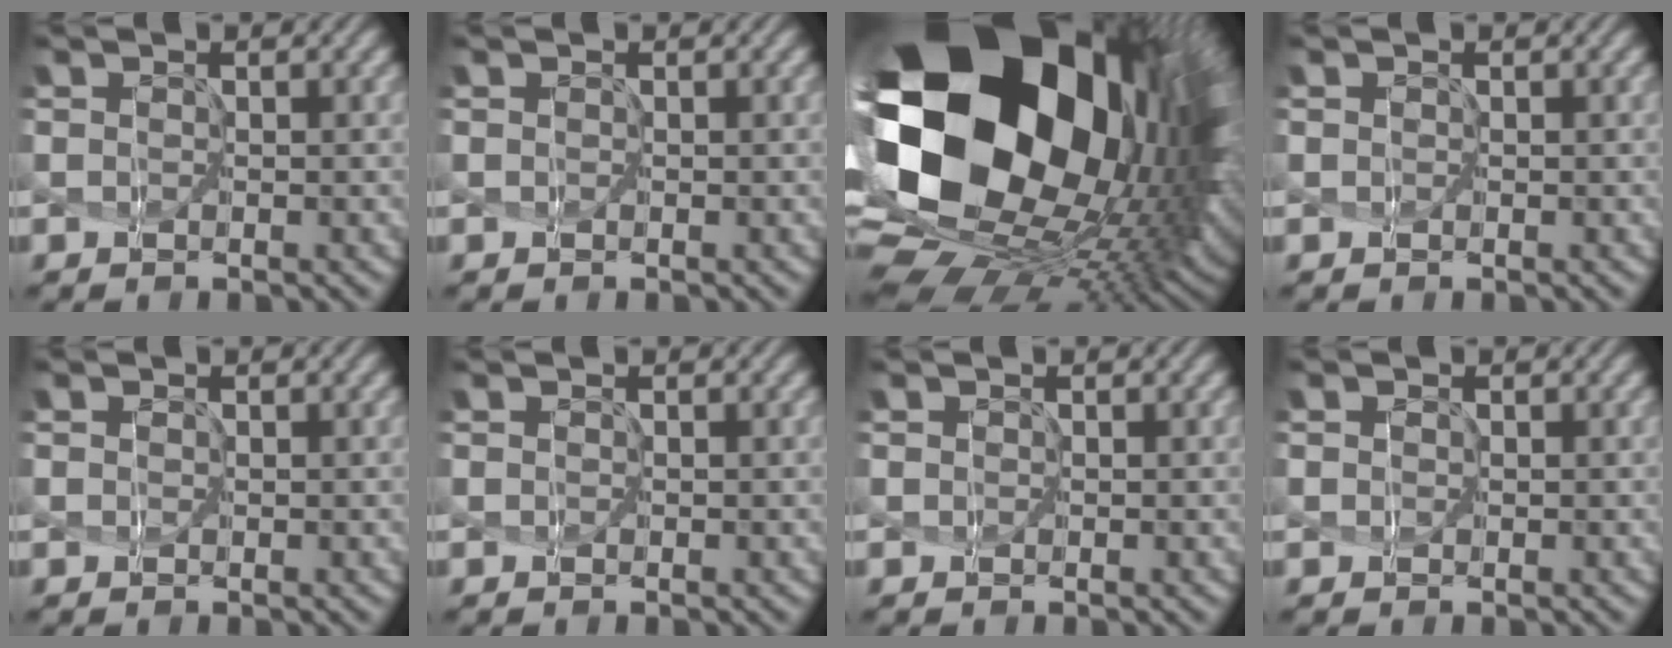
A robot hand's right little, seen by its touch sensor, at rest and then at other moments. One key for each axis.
{"total": 0.0}
{"total": 21.8, "fx": 5.4, "fy": 15.1, "fz": 14.8, "tx": -0.295, "ty": -0.046, "tz": 0.143}
{"total": 0.0}
{"total": 0.6, "fx": 0.3, "fy": 0.5, "fz": 0.3, "tx": 0.001, "ty": 0.004, "tz": -0.001}
{"total": 0.0}
{"total": 0.7, "fx": 0.3, "fy": 0.6, "fz": 0.3, "tx": 0.000, "ty": 0.007, "tz": -0.002}
{"total": 1.0, "fx": 0.4, "fy": 0.8, "fz": 0.5, "tx": 0.002, "ty": 0.012, "tz": -0.002}